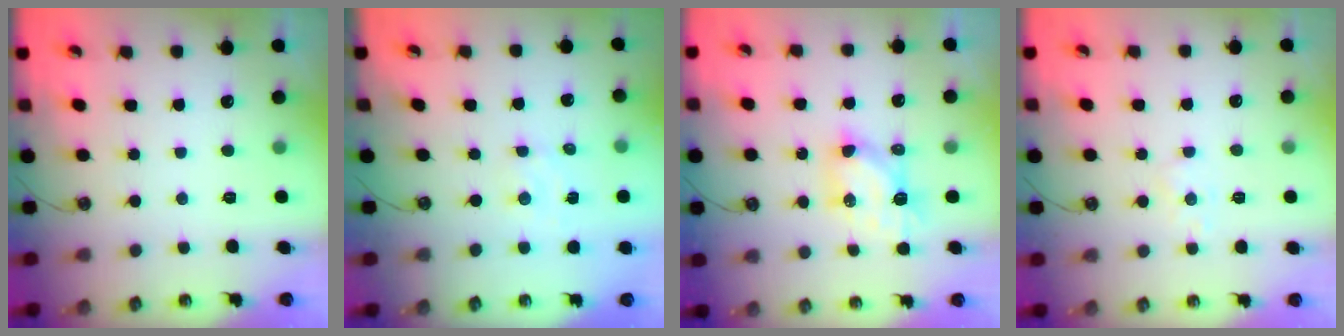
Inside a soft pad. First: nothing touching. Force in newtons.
{"total": 3.5, "press": 3.4, "slide": 0.3}
{"total": 6.1, "press": 6.1, "slide": 0.1}
{"total": 4.2, "press": 4.1, "slide": 1.0}